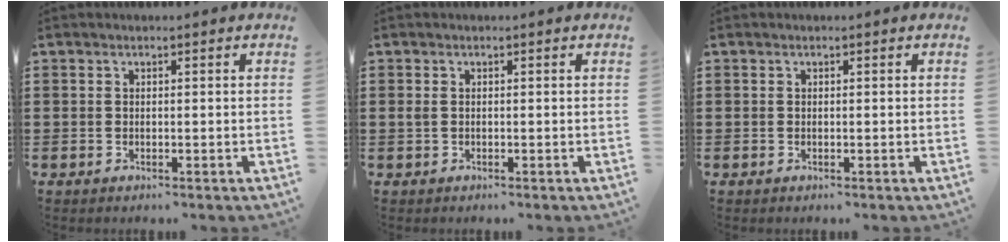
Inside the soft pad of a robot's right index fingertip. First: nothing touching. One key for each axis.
{"total": 0.7, "fx": 0.1, "fy": 0.4, "fz": 0.5, "tx": -0.013, "ty": 0.003, "tz": 0.002}
{"total": 0.0}